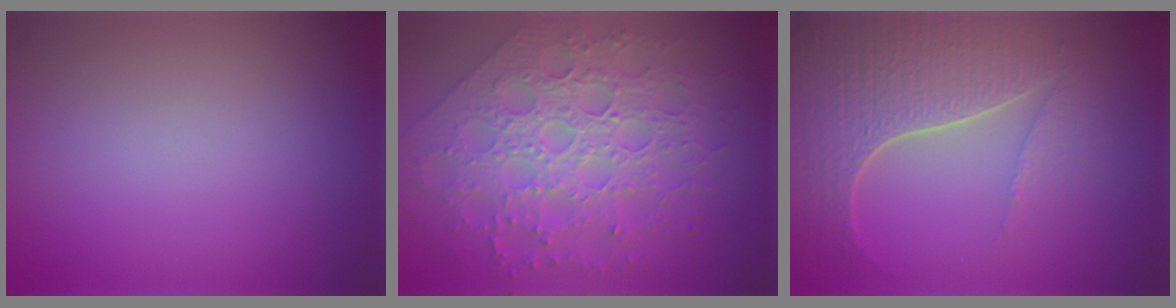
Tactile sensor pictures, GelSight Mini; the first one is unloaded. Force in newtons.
{"total": 8.4, "press": 6.2, "slide": 5.6}
{"total": 6.4, "press": 5.0, "slide": 4.0}